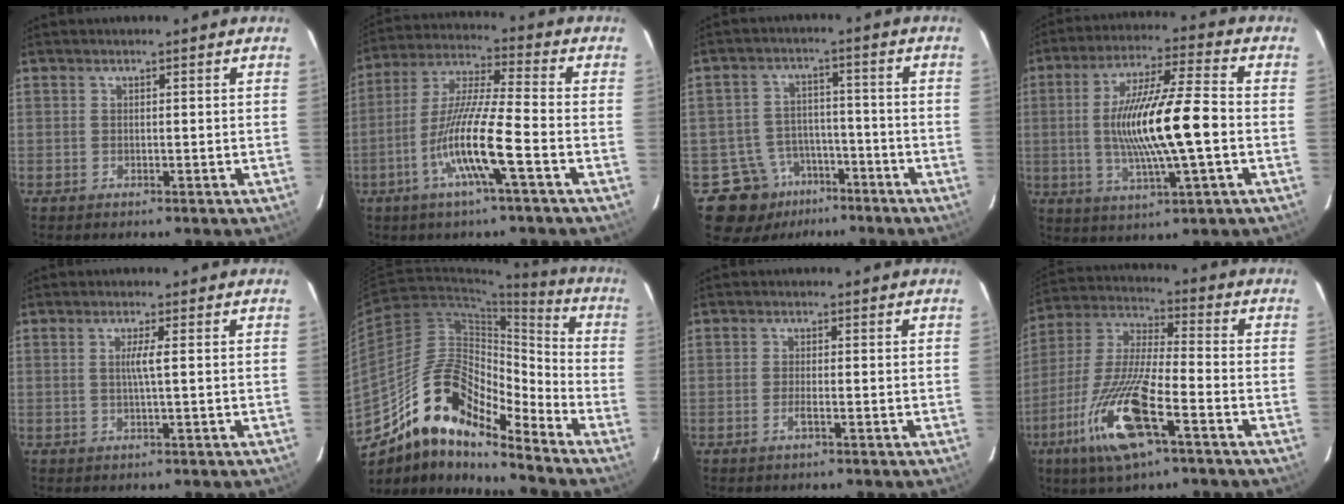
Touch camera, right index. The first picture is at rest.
{"total": 12.6, "force": [-4.7, -0.1, 11.7], "torque": [-0.234, -0.004, -0.094]}
{"total": 9.8, "force": [-5.7, 7.9, 1.2], "torque": [-0.023, 0.036, -0.077]}
{"total": 15.1, "force": [-1.4, 1.1, 15.0], "torque": [-0.278, 0.001, -0.025]}
{"total": 2.1, "force": [0.2, -0.5, 2.0], "torque": [-0.040, 0.000, 0.002]}
{"total": 15.2, "force": [-10.9, 5.3, 9.1], "torque": [-0.152, 0.050, -0.187]}
{"total": 1.4, "force": [-0.7, 0.0, 1.2], "torque": [-0.025, -0.001, -0.015]}
{"total": 15.9, "force": [-7.5, 2.4, 13.8], "torque": [-0.293, -0.021, -0.139]}